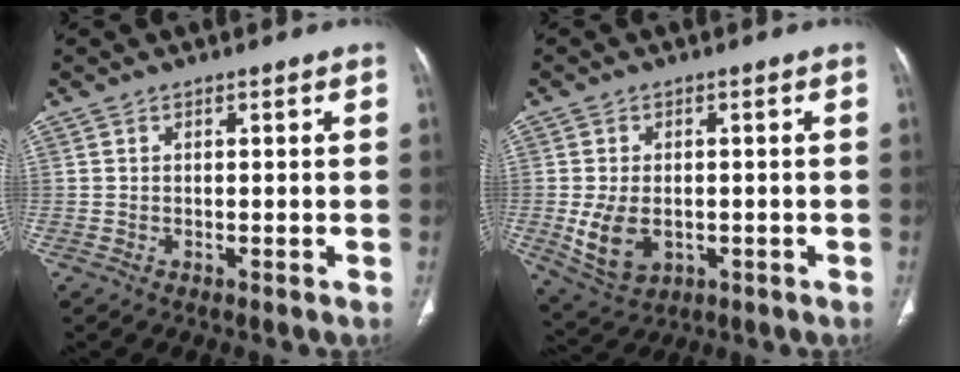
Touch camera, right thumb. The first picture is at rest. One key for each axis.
{"total": 8.2, "fx": -1.3, "fy": 5.5, "fz": 5.9, "tx": -0.108, "ty": -0.002, "tz": -0.006}